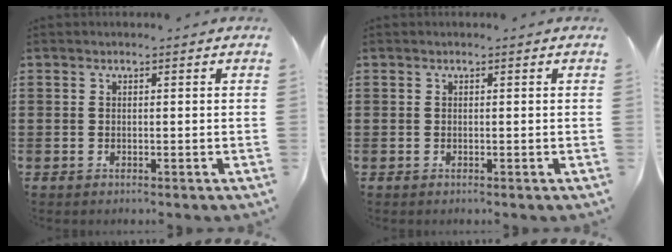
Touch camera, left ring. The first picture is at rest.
{"total": 0.0}